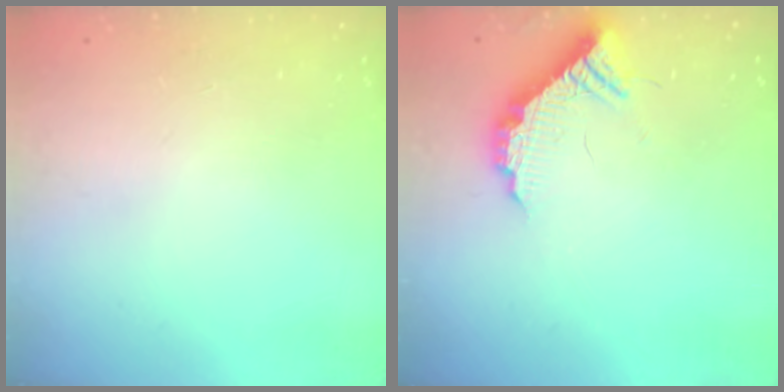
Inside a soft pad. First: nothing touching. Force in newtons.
{"total": 11.3, "press": 11.3, "slide": 0.5}